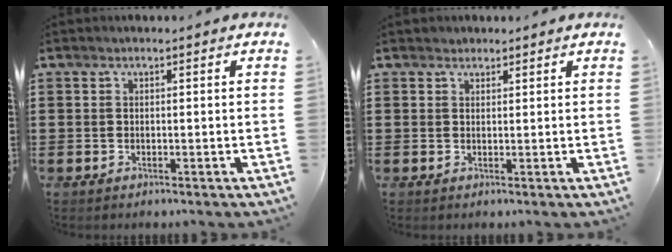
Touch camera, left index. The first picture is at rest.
{"total": 1.2, "force": [1.0, 0.6, -0.1], "torque": [-0.001, 0.003, 0.020]}